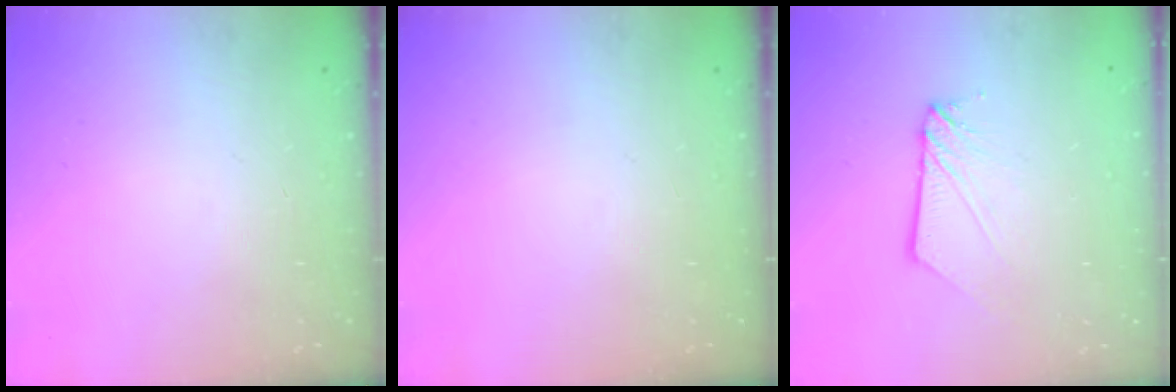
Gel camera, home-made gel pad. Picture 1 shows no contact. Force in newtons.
{"total": 0.0}
{"total": 4.1, "press": 4.1, "slide": 0.4}